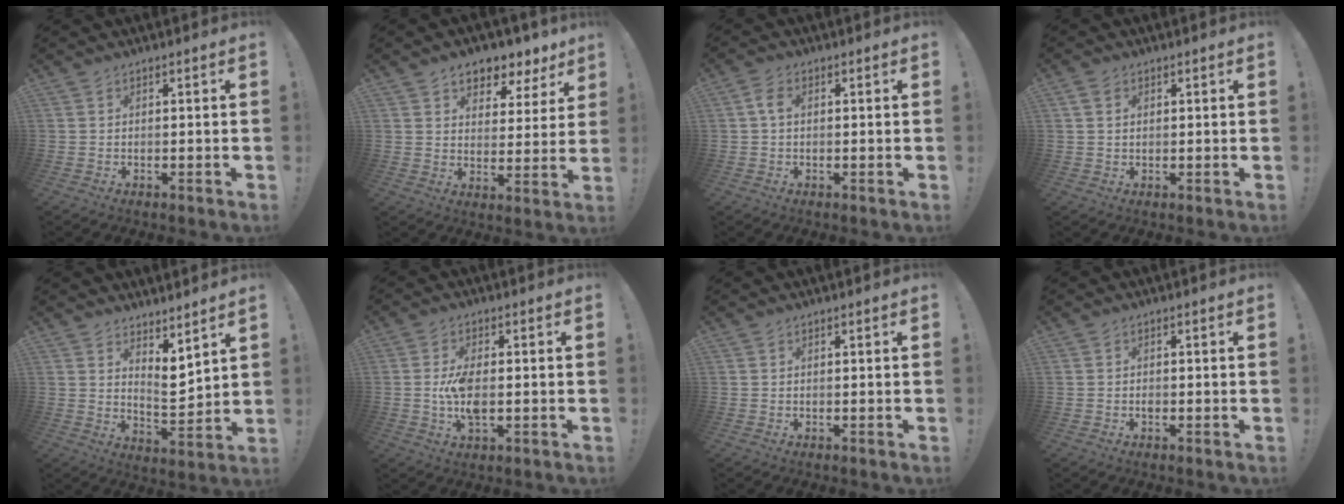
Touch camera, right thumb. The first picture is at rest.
{"total": 6.7, "force": [5.2, 3.8, 2.1], "torque": [-0.026, -0.043, 0.095]}
{"total": 3.5, "force": [0.6, 2.3, 2.6], "torque": [-0.043, 0.008, 0.010]}
{"total": 2.4, "force": [1.0, 1.7, 1.3], "torque": [-0.021, 0.003, 0.018]}
{"total": 6.5, "force": [5.1, 2.7, 3.1], "torque": [-0.030, -0.056, 0.092]}
{"total": 7.7, "force": [-0.4, 3.5, 6.8], "torque": [-0.129, -0.010, -0.011]}
{"total": 0.0}
{"total": 0.8, "force": [-0.6, 0.5, 0.4], "torque": [-0.008, 0.000, -0.010]}